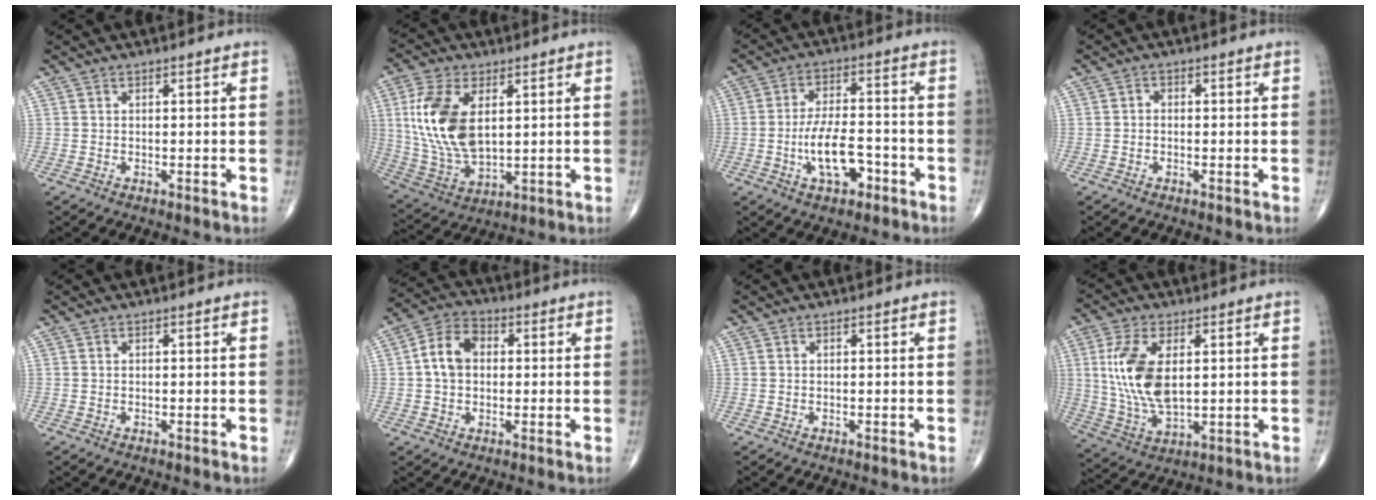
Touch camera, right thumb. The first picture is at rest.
{"total": 15.4, "force": [3.4, 8.5, 12.4], "torque": [-0.251, -0.013, 0.076]}
{"total": 9.3, "force": [-3.6, 4.3, 7.5], "torque": [-0.128, 0.025, -0.061]}
{"total": 1.0, "force": [-0.2, 0.8, 0.5], "torque": [-0.001, 0.003, -0.008]}
{"total": 0.0}
{"total": 8.2, "force": [0.7, 6.0, 5.6], "torque": [-0.094, 0.023, 0.004]}
{"total": 0.0}
{"total": 13.1, "force": [2.4, 6.7, 11.0], "torque": [-0.226, -0.012, 0.056]}